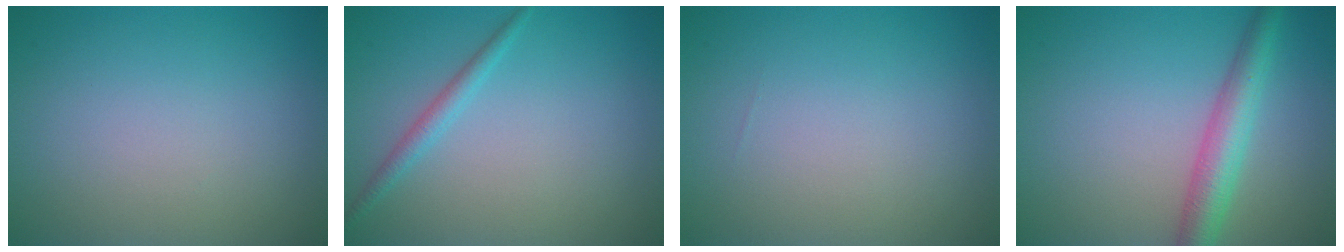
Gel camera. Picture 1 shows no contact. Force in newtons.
{"total": 1.5, "press": 1.5, "slide": 0.1}
{"total": 0.0}
{"total": 4.1, "press": 4.1, "slide": 0.1}